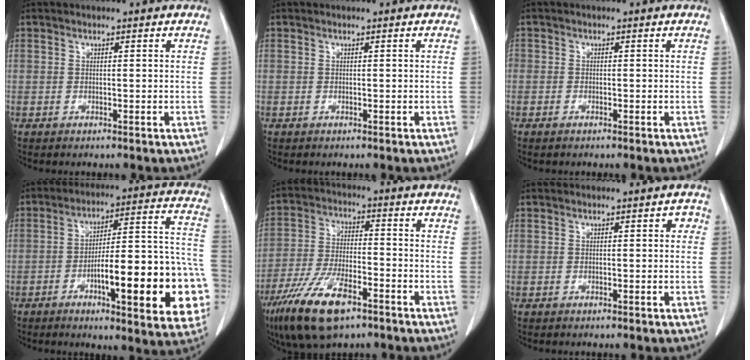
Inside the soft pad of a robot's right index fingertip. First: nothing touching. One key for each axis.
{"total": 0.0}
{"total": 1.3, "fx": -0.8, "fy": 0.8, "fz": 0.6, "tx": -0.011, "ty": 0.001, "tz": -0.015}
{"total": 23.1, "fx": -7.1, "fy": 4.6, "fz": 21.5, "tx": -0.224, "ty": 0.026, "tz": -0.088}
{"total": 13.0, "fx": -8.0, "fy": 4.1, "fz": 9.4, "tx": -0.189, "ty": -0.018, "tz": -0.144}
{"total": 1.7, "fx": 0.1, "fy": 0.9, "fz": 1.5, "tx": -0.012, "ty": 0.013, "tz": -0.004}